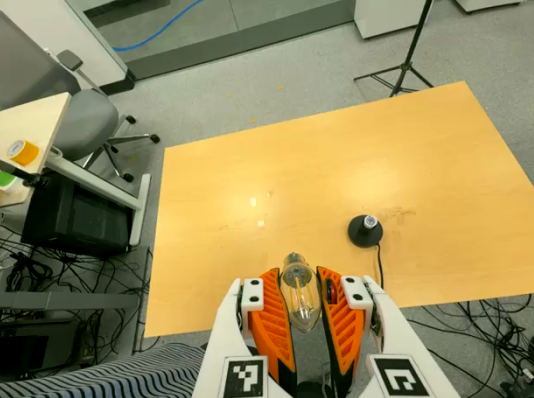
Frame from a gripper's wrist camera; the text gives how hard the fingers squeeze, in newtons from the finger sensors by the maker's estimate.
{"total": 22.7, "left": 26.5, "right": 18.9}